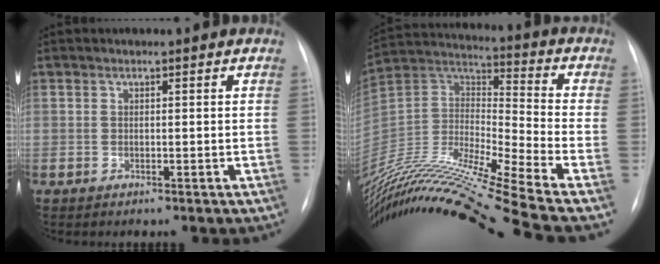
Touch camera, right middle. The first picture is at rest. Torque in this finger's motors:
{"motor_torque": [0.14, -1.99, 0.11, 0.15]}